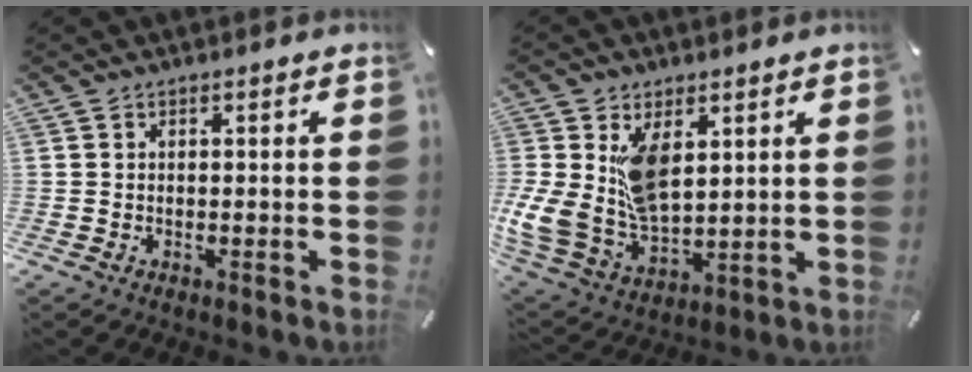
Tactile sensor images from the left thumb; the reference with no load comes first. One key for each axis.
{"total": 14.5, "fx": 4.1, "fy": 10.1, "fz": 9.5, "tx": -0.207, "ty": -0.025, "tz": 0.079}